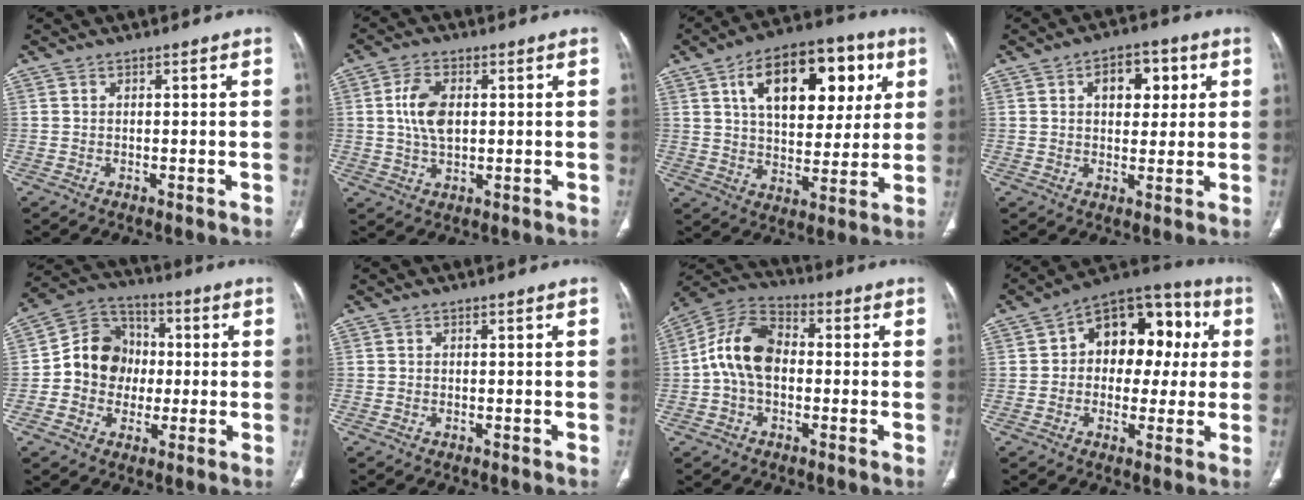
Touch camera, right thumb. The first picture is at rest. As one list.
[{"total": 7.3, "force": [1.1, 4.3, 5.8], "torque": [-0.112, -0.001, 0.021]}, {"total": 21.5, "force": [7.7, 12.0, 16.1], "torque": [-0.200, -0.003, 0.118]}, {"total": 8.6, "force": [2.7, 5.3, 6.1], "torque": [-0.051, 0.001, 0.037]}, {"total": 12.3, "force": [-0.7, 11.0, 5.5], "torque": [-0.052, 0.030, -0.022]}, {"total": 0.0}, {"total": 11.9, "force": [-0.4, 7.9, 8.9], "torque": [-0.161, 0.033, -0.021]}, {"total": 16.8, "force": [2.8, 11.2, 12.1], "torque": [-0.107, 0.039, 0.031]}]